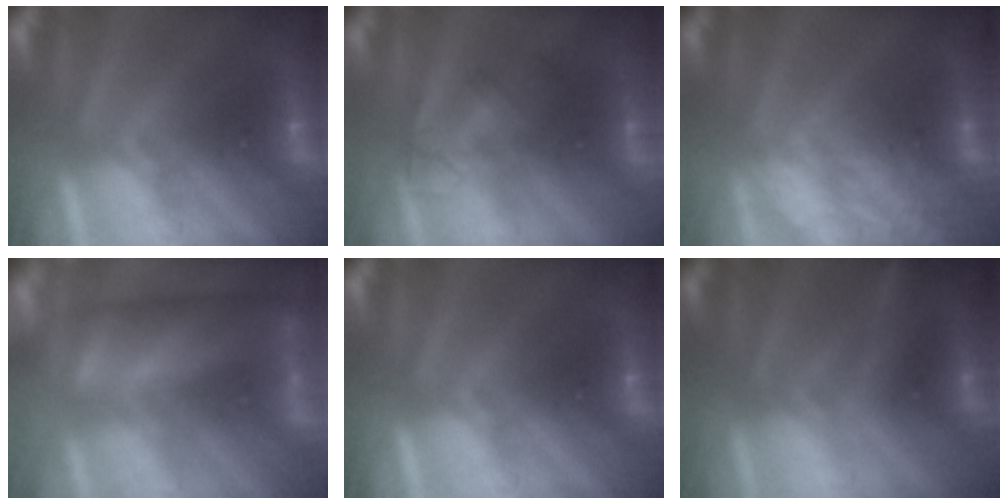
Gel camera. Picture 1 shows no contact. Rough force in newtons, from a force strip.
{"total": 2.4}
{"total": 2.0}
{"total": 4.4}
{"total": 0.0}
{"total": 2.9}